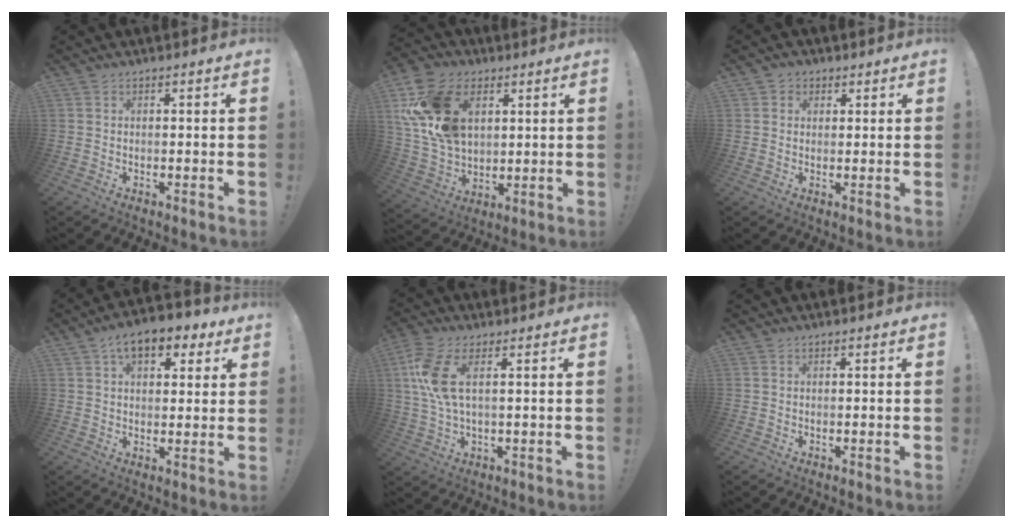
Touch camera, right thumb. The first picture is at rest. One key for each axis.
{"total": 21.1, "fx": 6.9, "fy": 14.7, "fz": 13.5, "tx": -0.252, "ty": -0.026, "tz": 0.135}
{"total": 2.6, "fx": 1.1, "fy": 2.2, "fz": 0.6, "tx": 0.000, "ty": -0.002, "tz": 0.019}
{"total": 10.6, "fx": 5.4, "fy": 6.1, "fz": 6.8, "tx": -0.095, "ty": -0.017, "tz": 0.096}
{"total": 9.9, "fx": 2.8, "fy": 3.6, "fz": 8.8, "tx": -0.183, "ty": -0.014, "tz": 0.052}
{"total": 0.0}